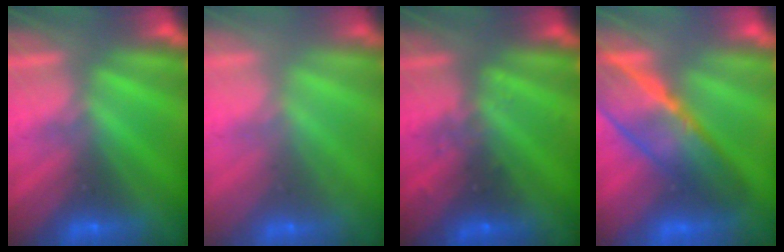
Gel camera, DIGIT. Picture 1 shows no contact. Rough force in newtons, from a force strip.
{"total": 2.7}
{"total": 2.9}
{"total": 7.2}